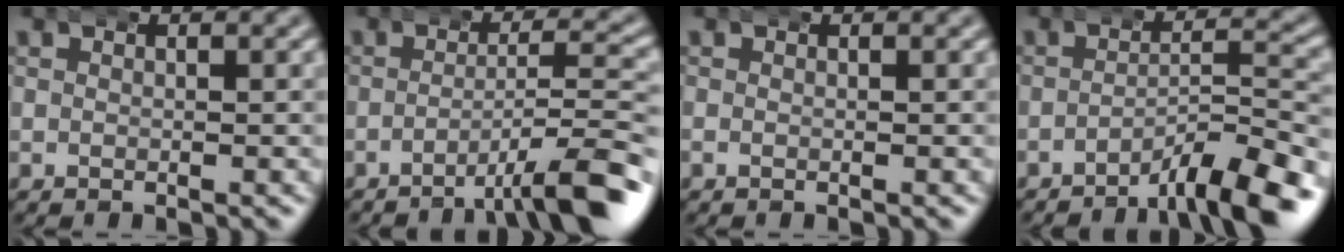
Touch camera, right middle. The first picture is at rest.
{"total": 5.9, "force": [-3.8, 0.4, 4.5], "torque": [-0.058, 0.001, -0.060]}
{"total": 0.6, "force": [-0.4, 0.3, 0.2], "torque": [-0.006, -0.001, -0.007]}
{"total": 6.7, "force": [-5.3, 1.1, 4.0], "torque": [-0.047, -0.002, -0.081]}